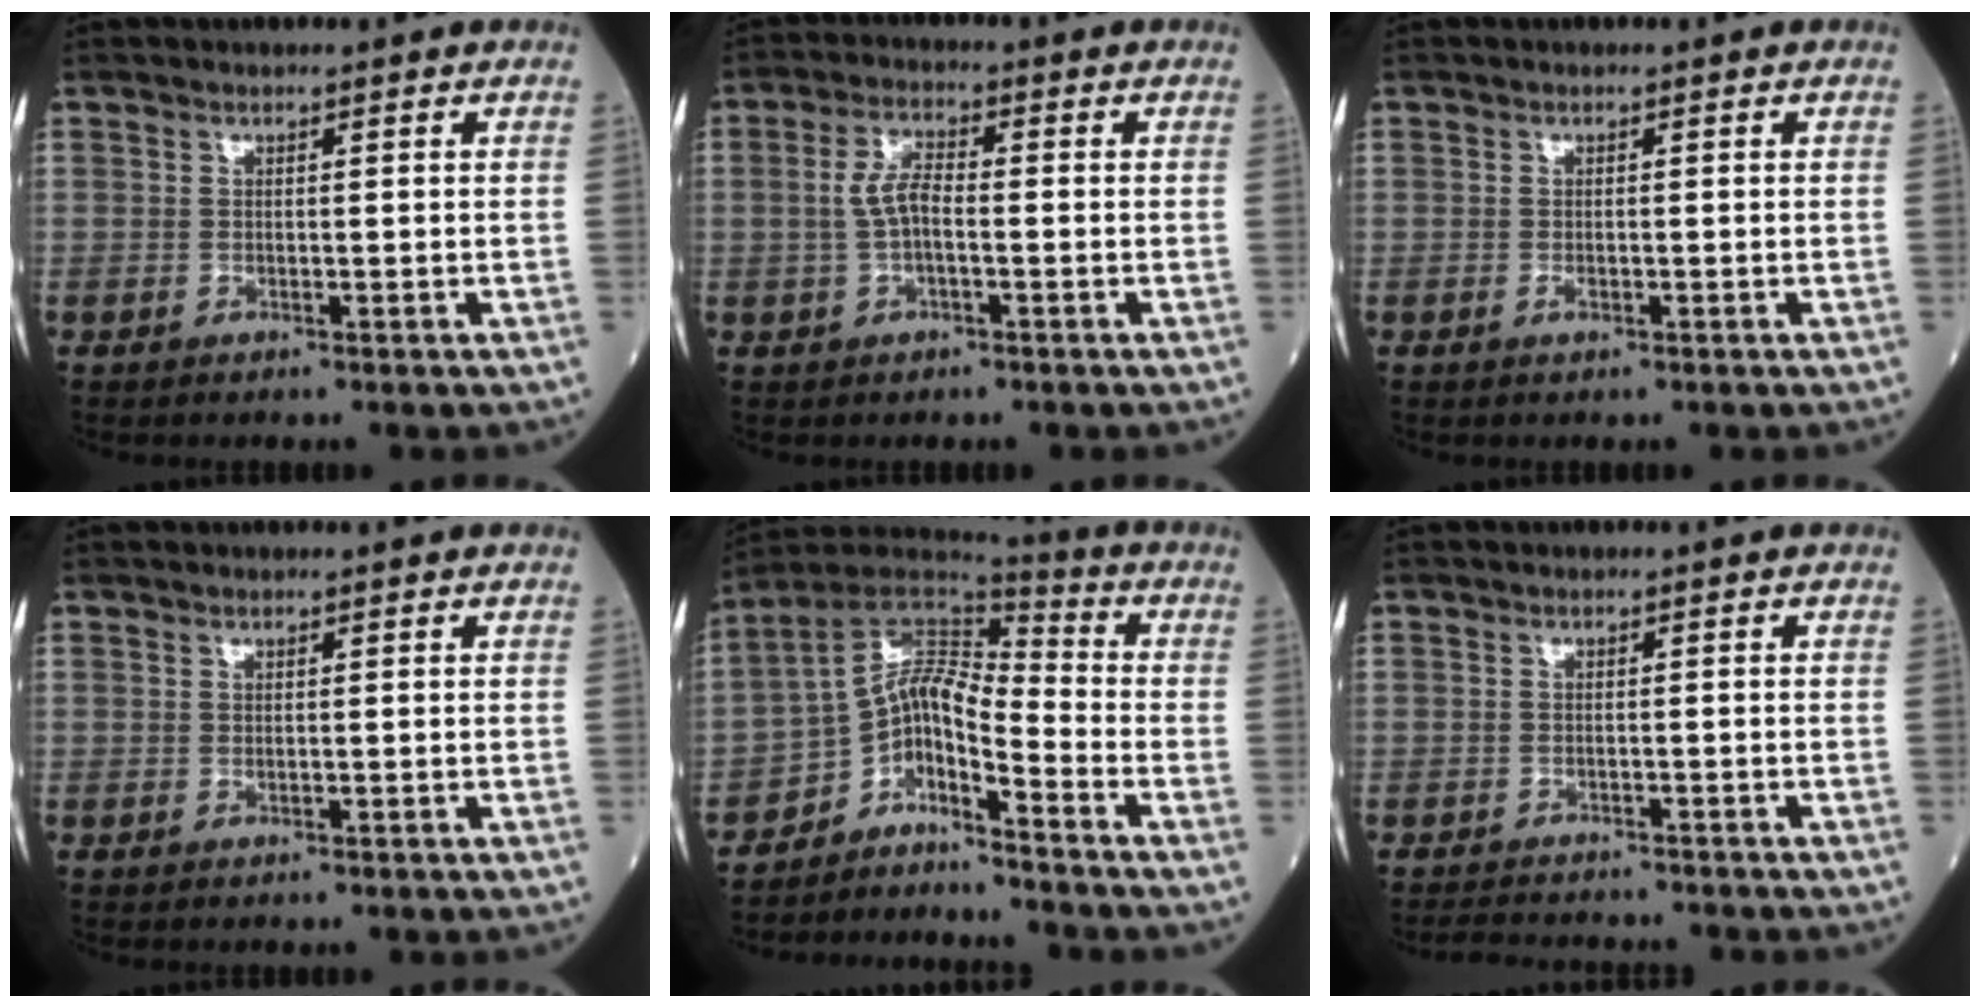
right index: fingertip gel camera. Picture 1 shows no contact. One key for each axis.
{"total": 4.4, "fx": -0.4, "fy": 1.5, "fz": 4.1, "tx": -0.093, "ty": 0.009, "tz": -0.009}
{"total": 0.7, "fx": -0.4, "fy": 0.3, "fz": 0.6, "tx": -0.012, "ty": 0.000, "tz": -0.006}
{"total": 0.0}
{"total": 8.8, "fx": -6.1, "fy": 2.3, "fz": 5.9, "tx": -0.113, "ty": 0.031, "tz": -0.114}
{"total": 5.3, "fx": -5.1, "fy": 1.3, "fz": 0.9, "tx": -0.013, "ty": -0.009, "tz": -0.076}